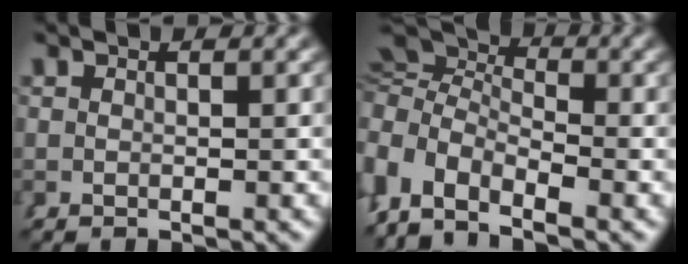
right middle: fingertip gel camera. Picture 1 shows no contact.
{"total": 8.4, "force": [-0.3, 6.9, 4.8], "torque": [-0.111, -0.020, -0.009]}